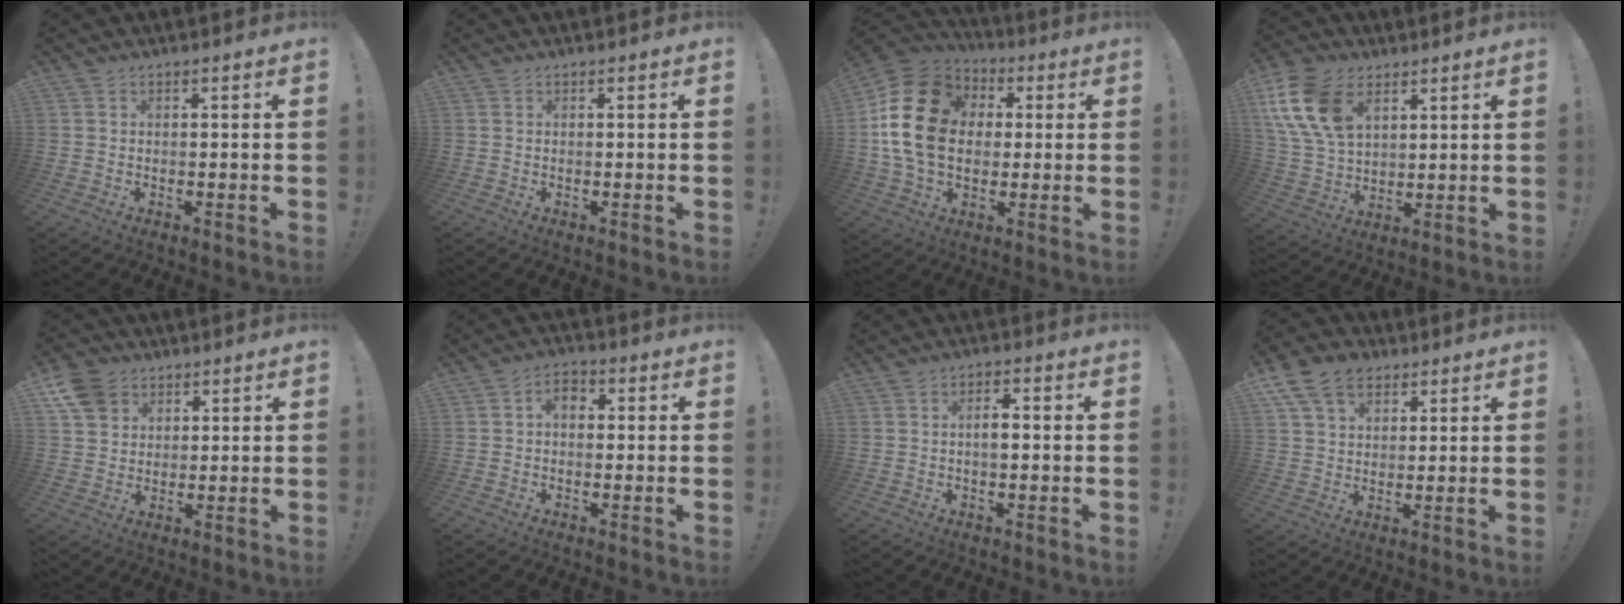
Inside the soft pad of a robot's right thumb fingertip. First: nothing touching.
{"total": 0.0}
{"total": 21.7, "force": [2.2, 16.5, 13.8], "torque": [-0.249, 0.010, 0.045]}
{"total": 18.1, "force": [7.7, 12.1, 11.1], "torque": [-0.221, -0.030, 0.146]}
{"total": 8.5, "force": [4.5, 6.5, 3.1], "torque": [-0.058, -0.021, 0.090]}
{"total": 4.2, "force": [0.2, 2.7, 3.2], "torque": [-0.056, 0.009, 0.001]}
{"total": 3.4, "force": [-0.4, 1.1, 3.2], "torque": [-0.052, 0.008, -0.009]}
{"total": 11.8, "force": [6.0, 8.2, 6.0], "torque": [-0.101, -0.017, 0.120]}